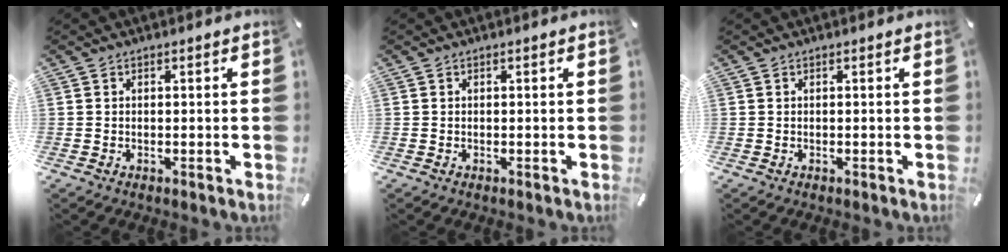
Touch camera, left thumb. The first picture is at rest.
{"total": 0.0}
{"total": 0.0}